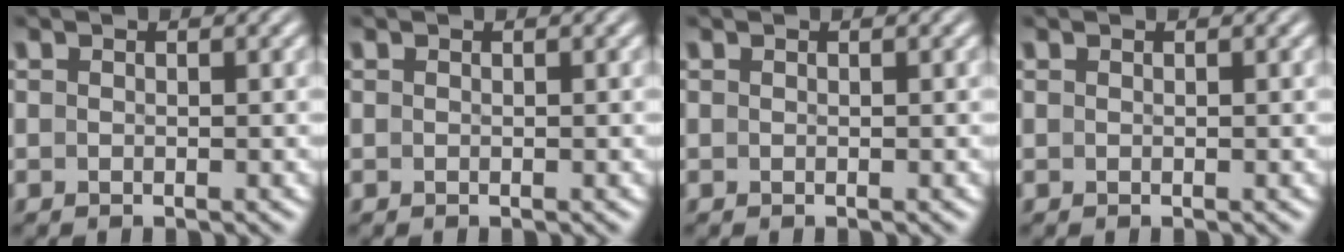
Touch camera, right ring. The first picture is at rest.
{"total": 0.0}
{"total": 0.0}
{"total": 0.0}